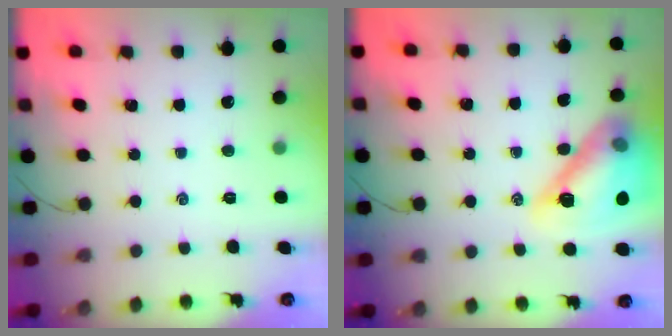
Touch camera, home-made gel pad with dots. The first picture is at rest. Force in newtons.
{"total": 19.4, "press": 19.2, "slide": 2.6}